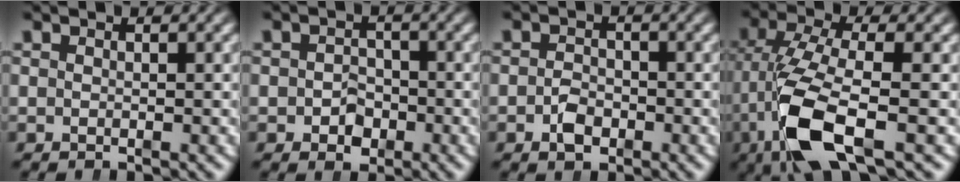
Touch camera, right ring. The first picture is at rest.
{"total": 2.6, "force": [-1.2, 2.0, 1.3], "torque": [-0.001, -0.010, -0.018]}
{"total": 2.0, "force": [-1.3, 1.2, 1.0], "torque": [-0.016, -0.012, -0.020]}
{"total": 7.9, "force": [-1.4, 3.2, 7.1], "torque": [-0.152, -0.027, -0.011]}